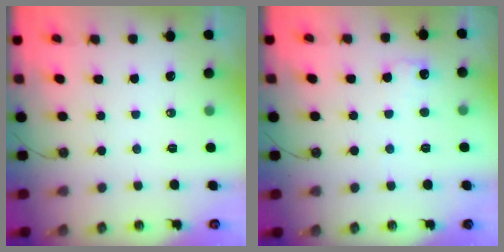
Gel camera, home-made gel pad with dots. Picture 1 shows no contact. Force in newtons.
{"total": 6.1, "press": 6.1, "slide": 0.3}